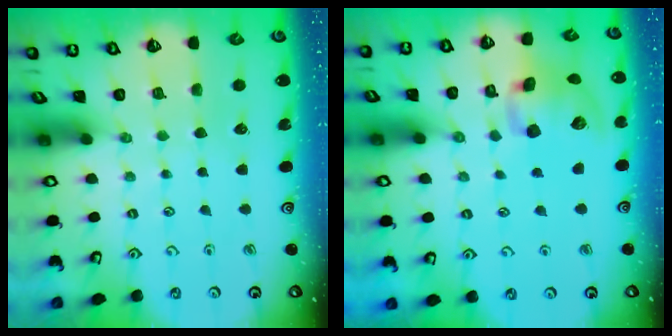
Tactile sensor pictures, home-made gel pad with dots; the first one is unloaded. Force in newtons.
{"total": 12.7, "press": 12.6, "slide": 1.8}